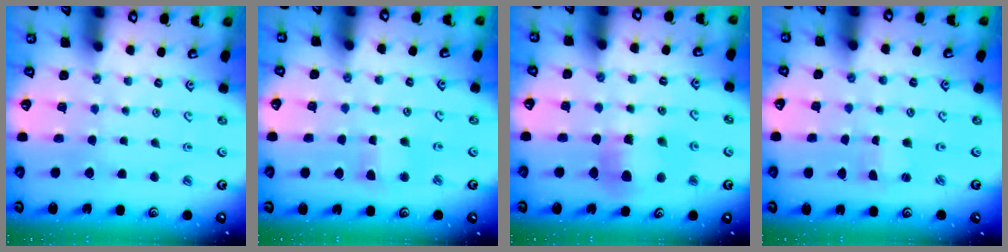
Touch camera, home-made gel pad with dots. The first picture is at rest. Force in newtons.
{"total": 3.7, "press": 3.7, "slide": 0.4}
{"total": 6.1, "press": 6.1, "slide": 0.5}
{"total": 0.5, "press": 0.4, "slide": 0.3}